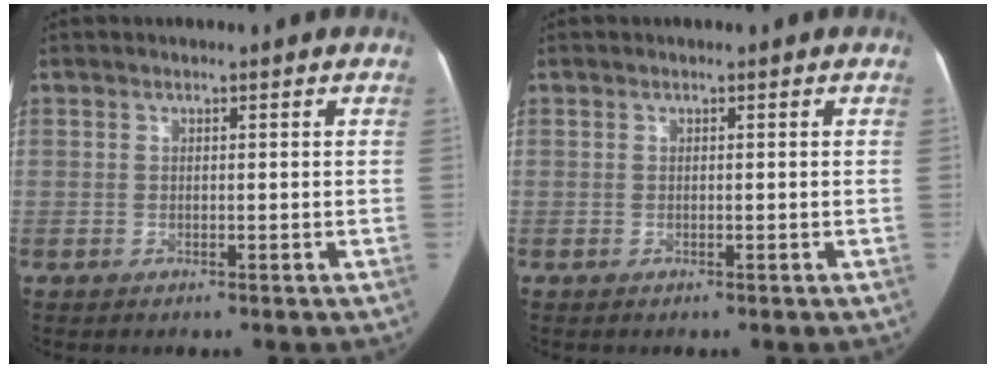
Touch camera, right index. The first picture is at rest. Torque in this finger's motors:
{"motor_torque": [-0.01, -0.01, 0.00, 0.01]}